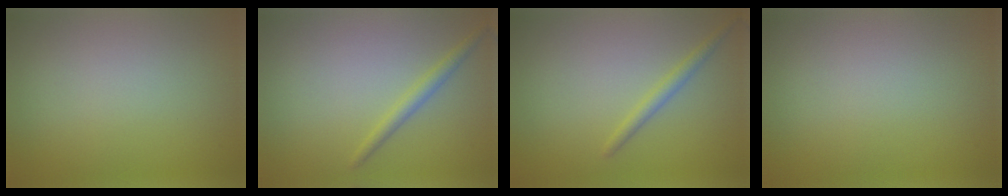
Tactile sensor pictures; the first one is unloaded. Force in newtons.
{"total": 1.6, "press": 1.6, "slide": 0.1}
{"total": 1.4, "press": 1.4, "slide": 0.0}
{"total": 0.0}